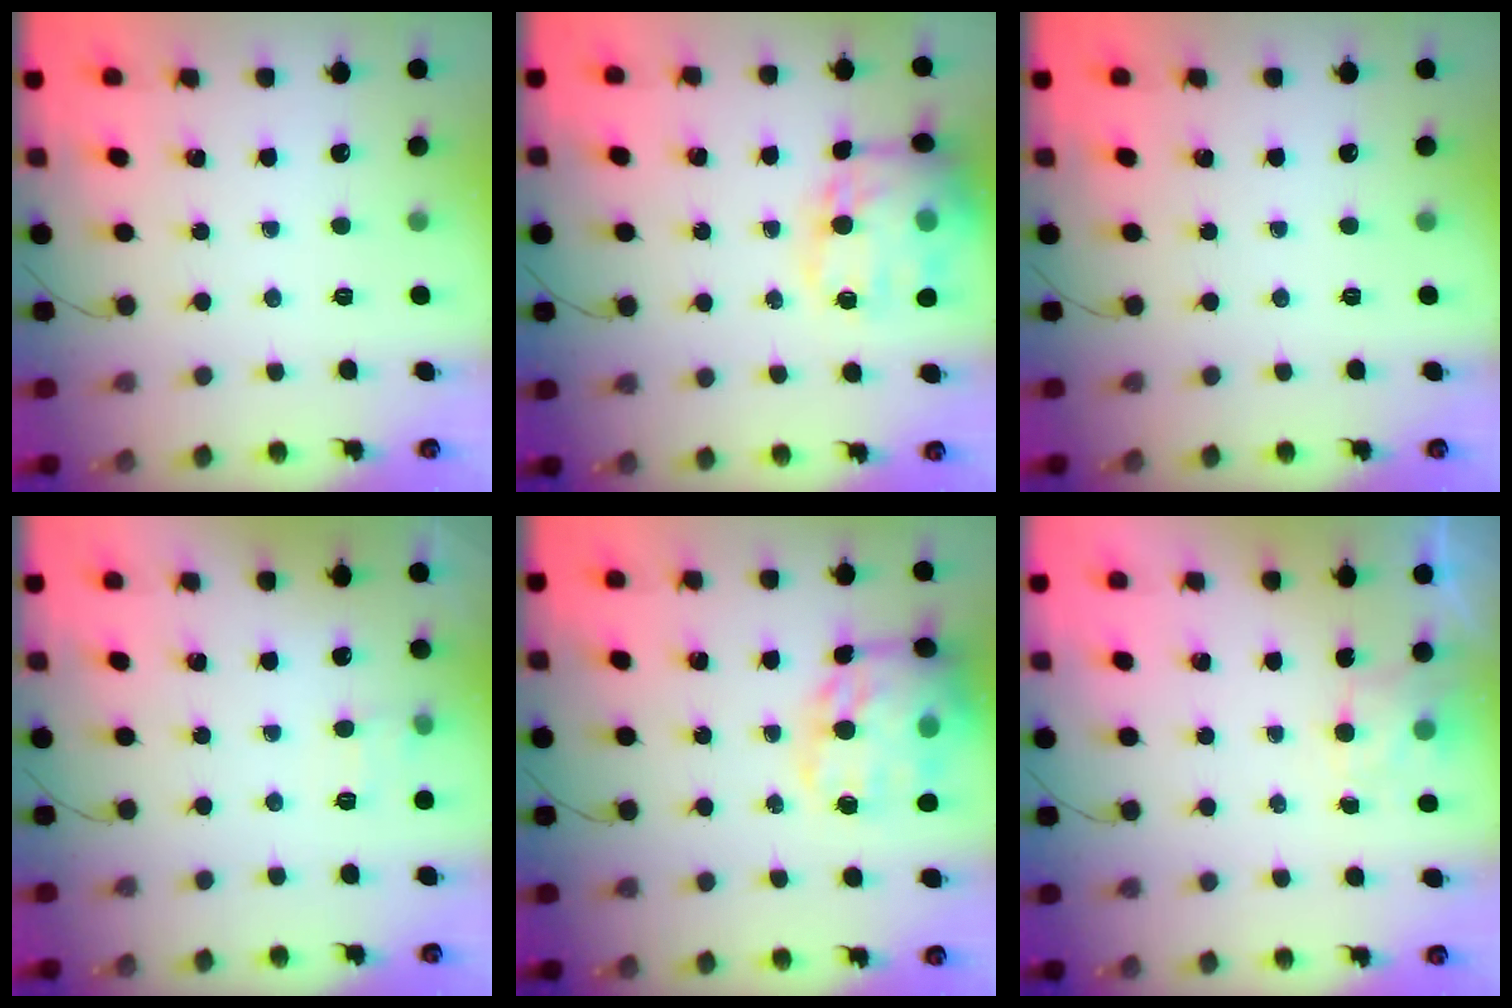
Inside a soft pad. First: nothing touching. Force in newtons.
{"total": 20.0, "press": 19.7, "slide": 3.4}
{"total": 0.0}
{"total": 6.1, "press": 5.9, "slide": 1.8}
{"total": 23.4, "press": 23.1, "slide": 3.5}
{"total": 2.5, "press": 2.1, "slide": 1.4}